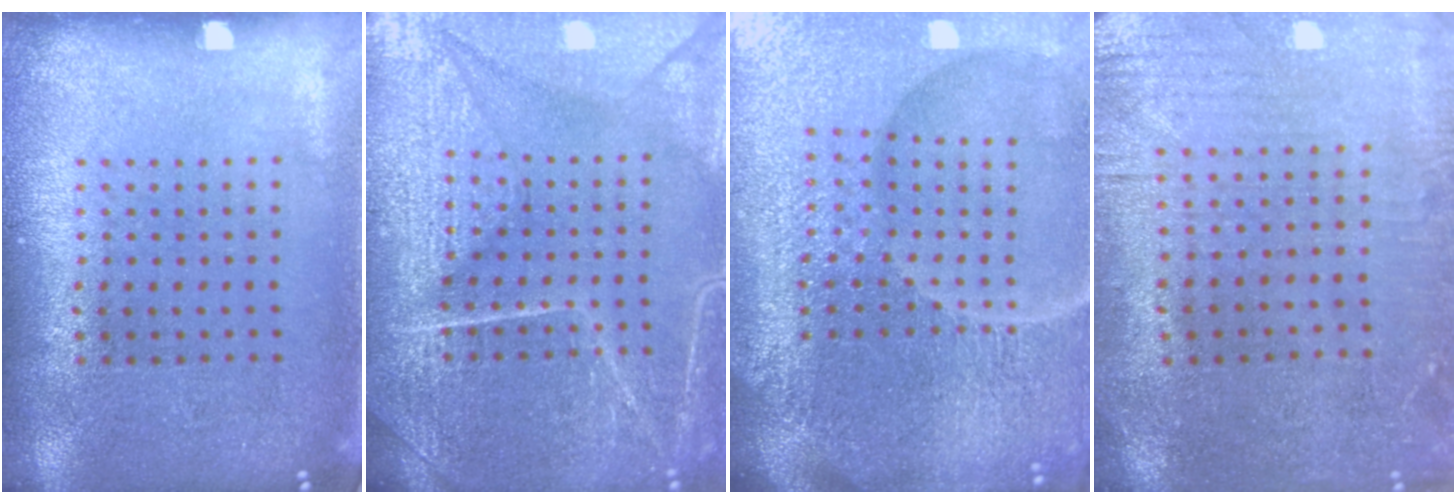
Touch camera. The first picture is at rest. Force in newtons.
{"total": 7.2, "press": 7.1, "slide": 0.8}
{"total": 6.8, "press": 6.0, "slide": 3.2}
{"total": 0.7, "press": 0.5, "slide": 0.5}